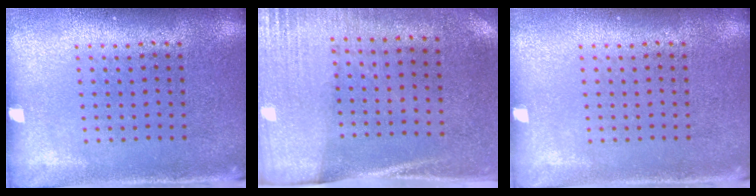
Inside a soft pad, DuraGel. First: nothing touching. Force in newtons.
{"total": 2.7, "press": 2.4, "slide": 1.4}
{"total": 0.0}